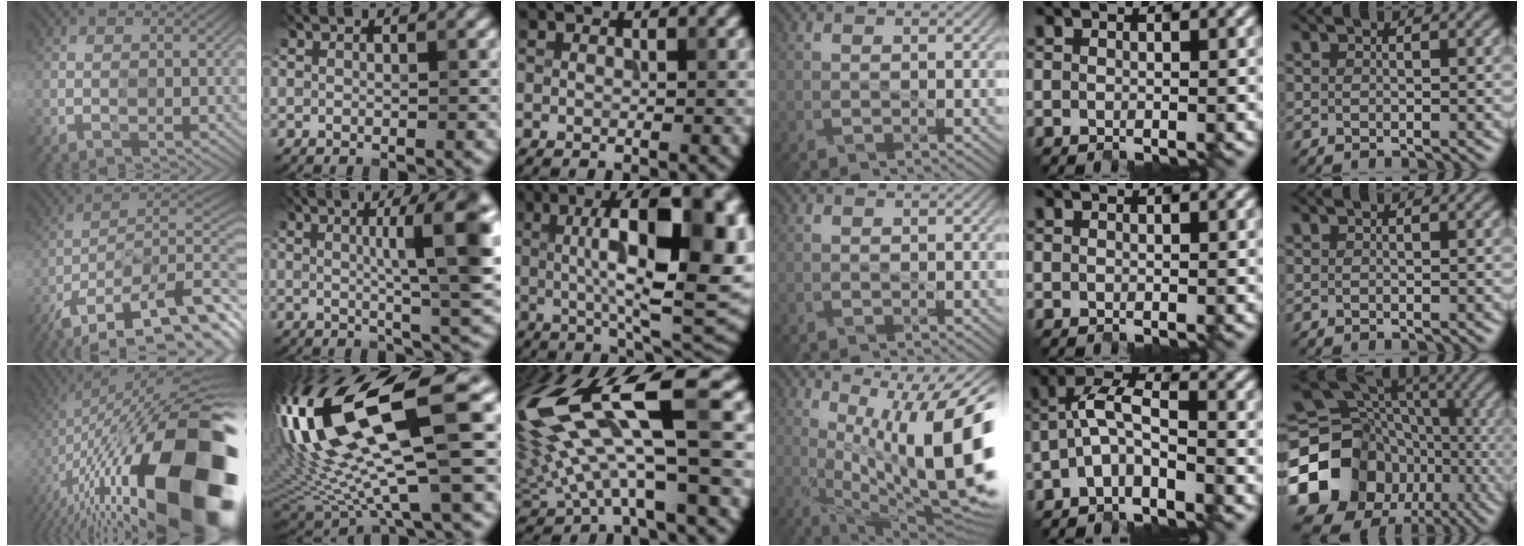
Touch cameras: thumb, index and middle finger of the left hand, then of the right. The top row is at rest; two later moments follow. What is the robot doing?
{"motion": "open", "object": "glasses case"}